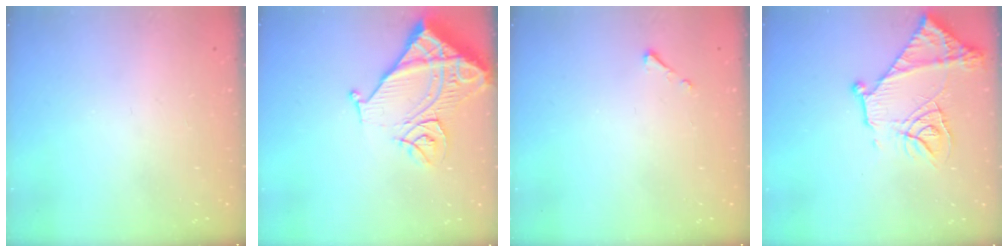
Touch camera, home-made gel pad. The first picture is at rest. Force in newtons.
{"total": 15.0, "press": 14.9, "slide": 1.9}
{"total": 2.5, "press": 2.5, "slide": 0.3}
{"total": 17.6, "press": 17.5, "slide": 1.7}